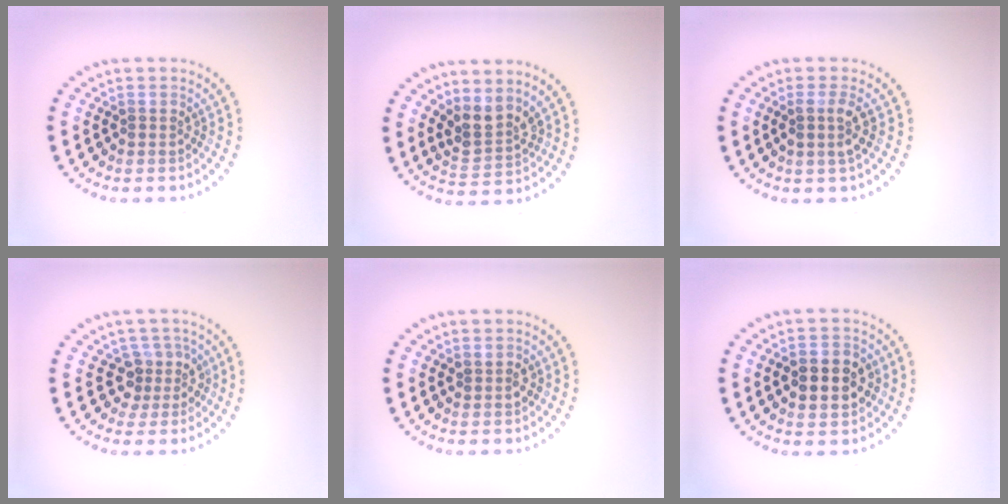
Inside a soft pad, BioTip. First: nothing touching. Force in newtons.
{"total": 2.7, "press": 2.0, "slide": 1.8}
{"total": 1.7, "press": 1.4, "slide": 1.0}
{"total": 2.5, "press": 1.9, "slide": 1.7}
{"total": 1.0, "press": 0.9, "slide": 0.4}
{"total": 4.6, "press": 4.6, "slide": 0.3}